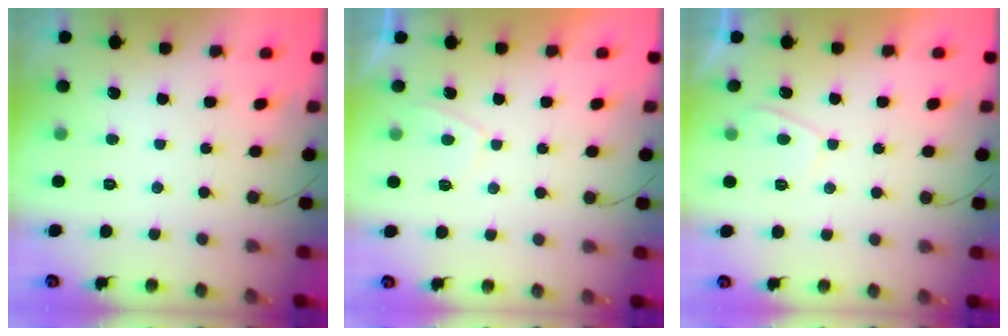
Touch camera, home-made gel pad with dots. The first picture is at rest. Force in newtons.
{"total": 1.9, "press": 1.9, "slide": 0.6}
{"total": 2.4, "press": 2.3, "slide": 0.7}